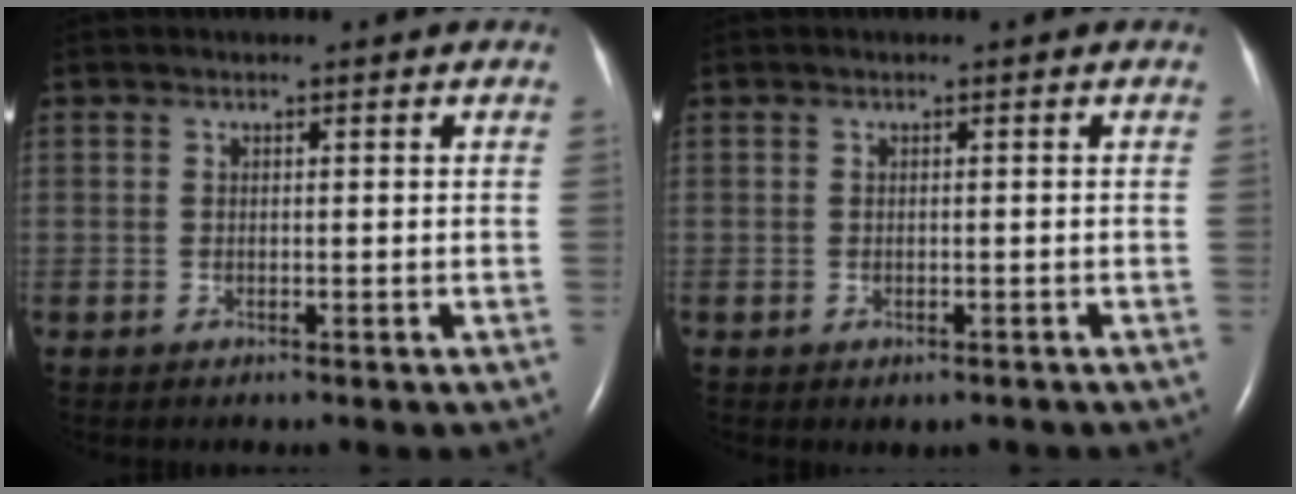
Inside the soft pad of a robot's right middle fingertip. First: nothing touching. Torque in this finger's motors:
{"motor_torque": [-0.02, 0.03, 0.02, 0.02]}